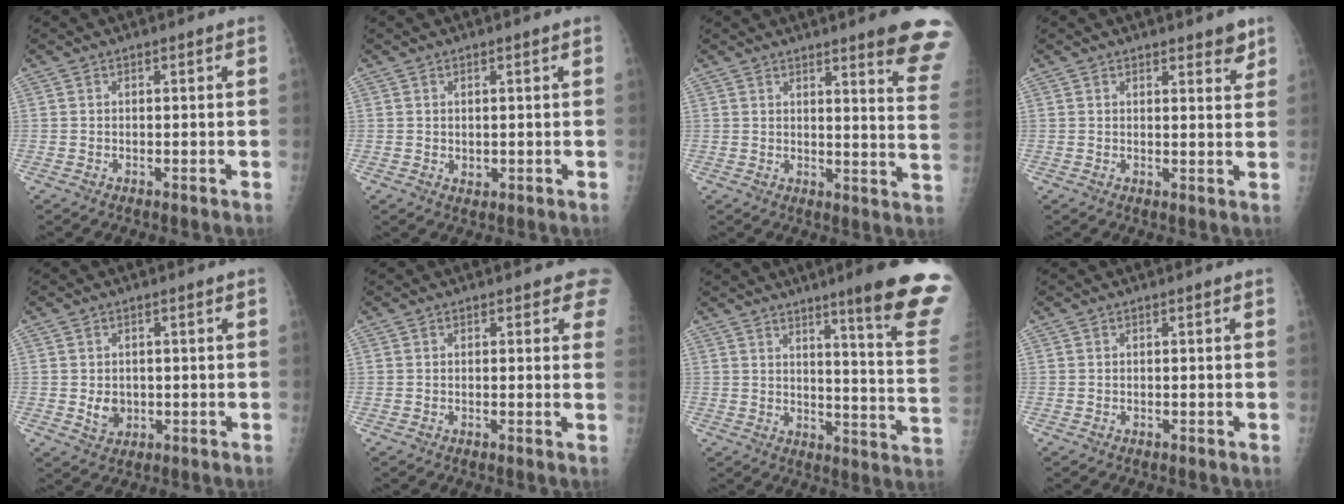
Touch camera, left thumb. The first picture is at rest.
{"total": 1.1, "force": [0.3, 0.9, 0.7], "torque": [-0.008, -0.004, 0.008]}
{"total": 13.3, "force": [9.7, 1.1, 9.1], "torque": [-0.085, -0.064, 0.103]}
{"total": 3.1, "force": [2.4, 1.1, 1.7], "torque": [-0.007, -0.015, 0.028]}
{"total": 3.5, "force": [-0.1, 2.9, 2.0], "torque": [-0.021, -0.003, 0.009]}
{"total": 3.3, "force": [2.6, 1.5, 1.3], "torque": [0.015, -0.009, 0.016]}
{"total": 18.7, "force": [12.7, 0.5, 13.7], "torque": [-0.154, -0.083, 0.162]}
{"total": 0.0}